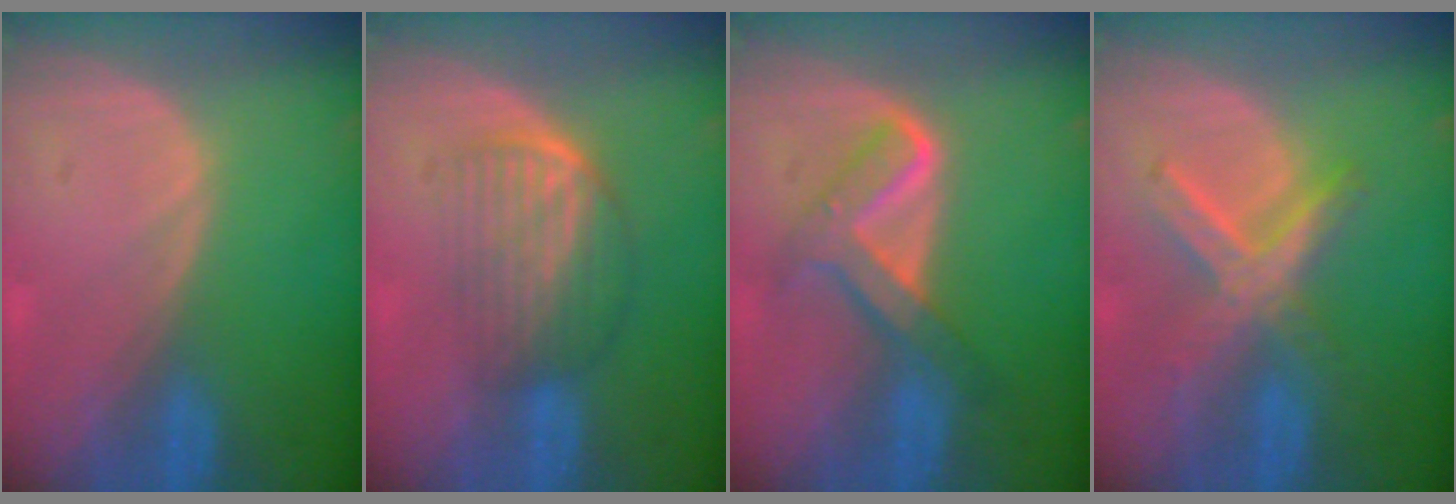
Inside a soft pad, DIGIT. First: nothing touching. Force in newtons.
{"total": 7.2, "press": 6.1, "slide": 4.0}
{"total": 6.1, "press": 6.1, "slide": 0.2}
{"total": 7.4, "press": 6.4, "slide": 3.7}